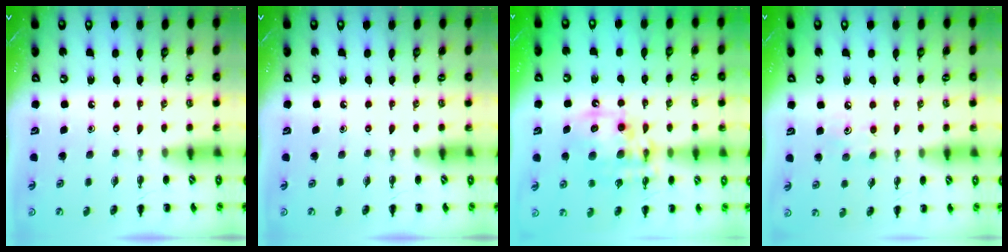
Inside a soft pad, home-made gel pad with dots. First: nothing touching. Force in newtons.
{"total": 0.0}
{"total": 13.9, "press": 13.4, "slide": 3.4}
{"total": 4.8, "press": 4.6, "slide": 1.4}